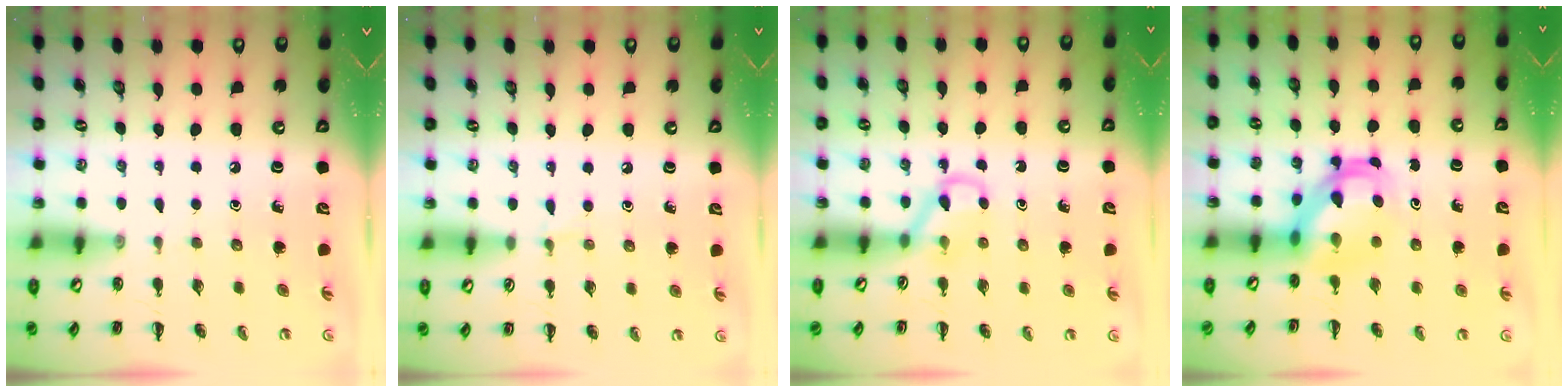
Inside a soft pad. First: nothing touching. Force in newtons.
{"total": 3.8, "press": 3.5, "slide": 1.3}
{"total": 5.1, "press": 4.8, "slide": 1.7}
{"total": 5.2, "press": 5.0, "slide": 1.3}